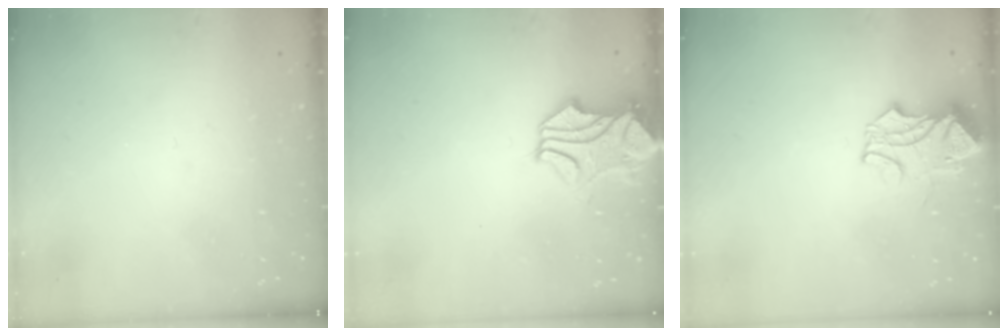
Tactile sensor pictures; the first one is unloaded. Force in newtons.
{"total": 2.0, "press": 1.6, "slide": 1.2}
{"total": 7.7, "press": 7.7, "slide": 0.9}